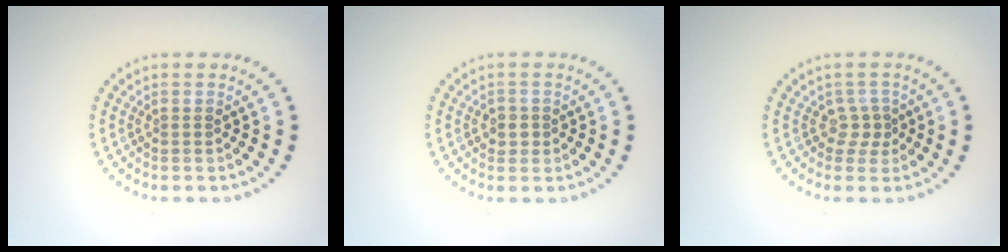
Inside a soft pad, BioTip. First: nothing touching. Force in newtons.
{"total": 1.4, "press": 1.3, "slide": 0.5}
{"total": 1.5, "press": 1.0, "slide": 1.2}